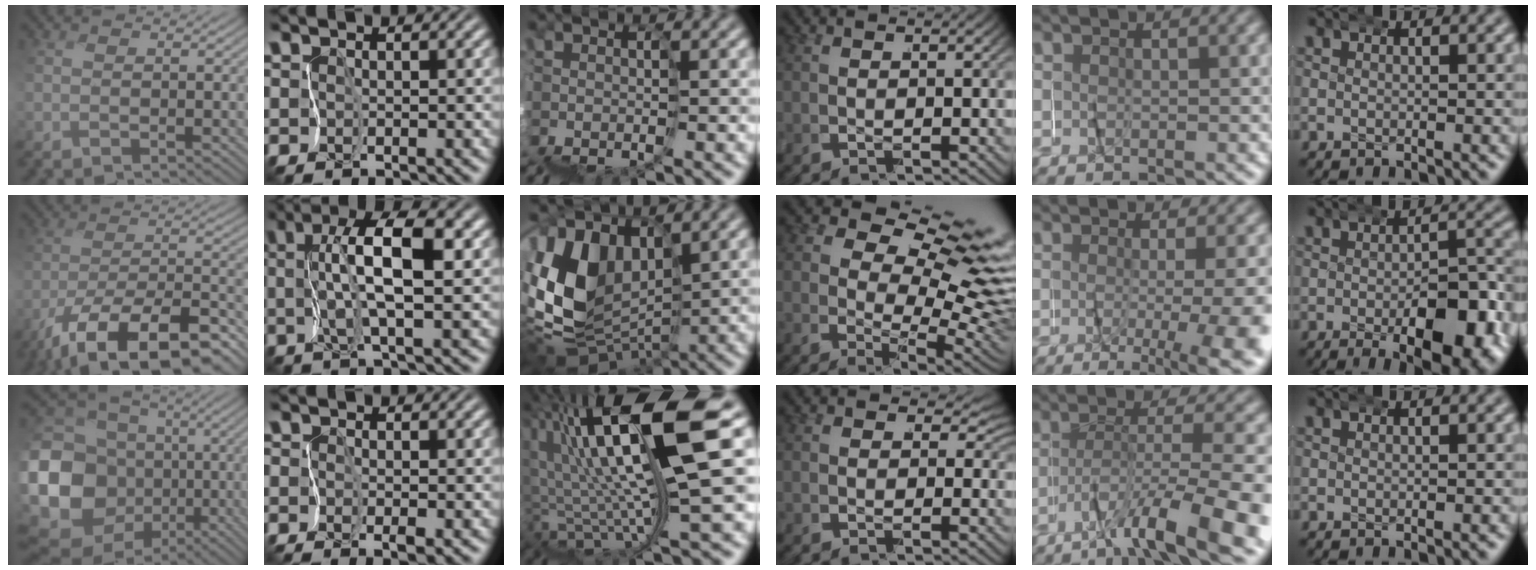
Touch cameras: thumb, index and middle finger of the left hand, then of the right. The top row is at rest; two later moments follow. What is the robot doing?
{"motion": "wrap", "object": "masking tape"}